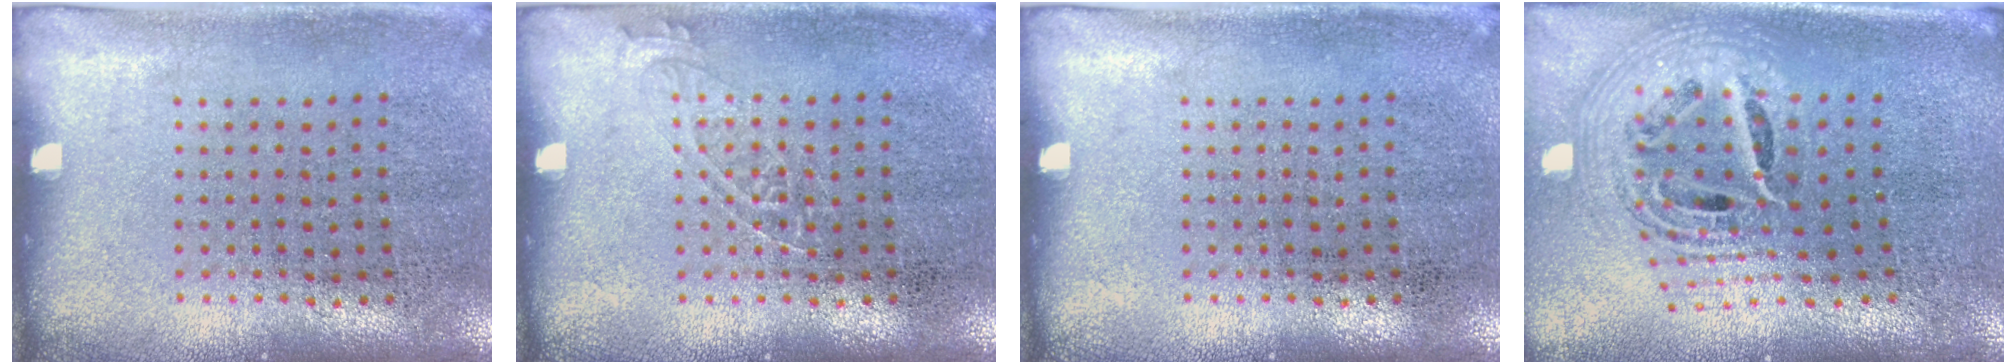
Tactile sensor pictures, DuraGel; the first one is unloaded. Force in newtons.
{"total": 1.0, "press": 1.0, "slide": 0.1}
{"total": 0.0}
{"total": 2.2, "press": 1.6, "slide": 1.5}